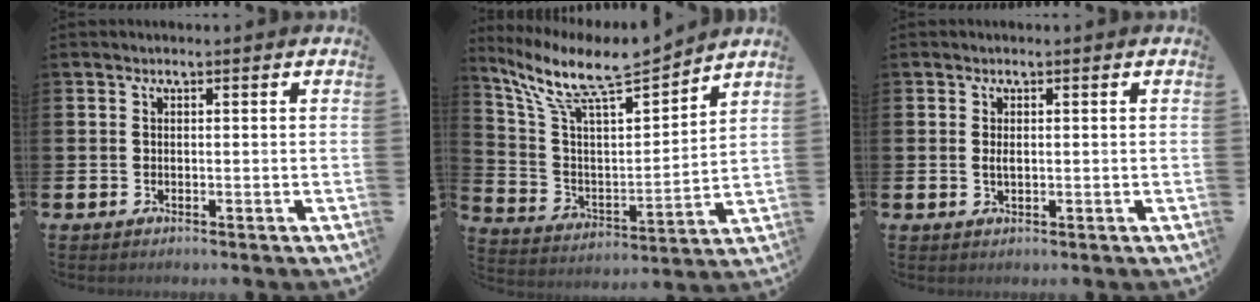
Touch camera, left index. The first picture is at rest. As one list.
[{"total": 10.4, "force": [9.1, 1.7, 4.7], "torque": [-0.135, -0.060, 0.155]}, {"total": 1.0, "force": [0.2, 0.5, 0.8], "torque": [-0.012, 0.002, 0.001]}]